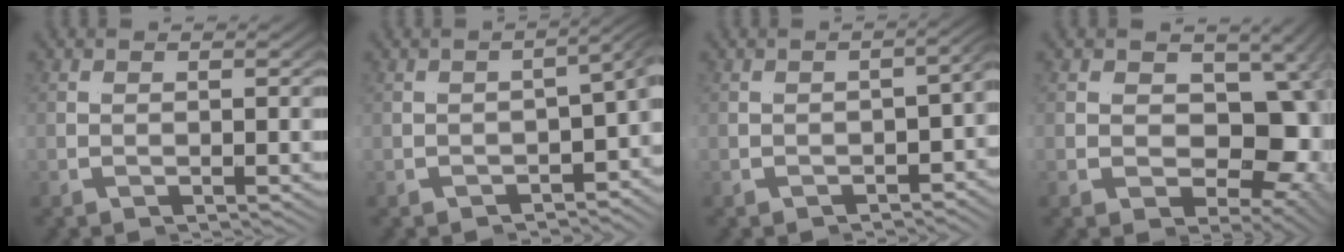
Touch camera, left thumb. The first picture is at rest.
{"total": 4.5, "force": [-1.2, 2.0, 3.8], "torque": [-0.040, 0.002, -0.006]}
{"total": 2.0, "force": [-0.8, 1.1, 1.5], "torque": [-0.015, 0.003, -0.005]}
{"total": 14.5, "force": [1.0, 10.4, 10.1], "torque": [-0.128, 0.000, 0.011]}